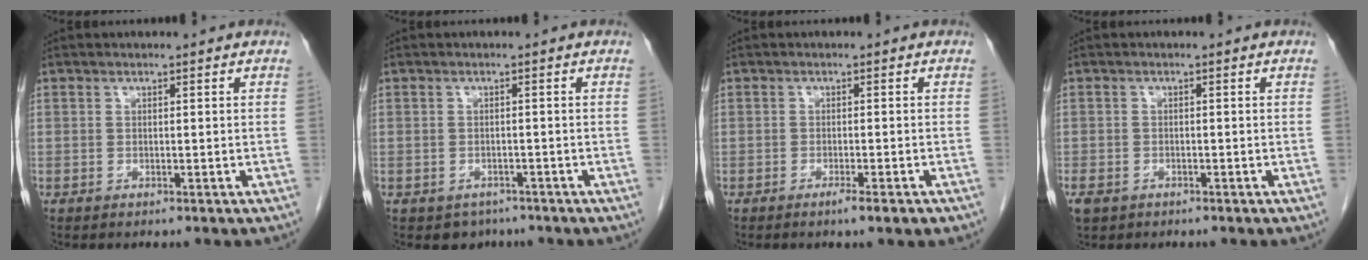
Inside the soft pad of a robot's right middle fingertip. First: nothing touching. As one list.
[{"total": 2.6, "force": [-1.8, 1.8, 0.3], "torque": [-0.010, 0.004, -0.023]}, {"total": 2.7, "force": [-1.7, 0.0, 2.1], "torque": [-0.031, -0.007, -0.023]}, {"total": 3.0, "force": [-2.0, 2.0, 1.1], "torque": [-0.023, -0.002, -0.029]}]